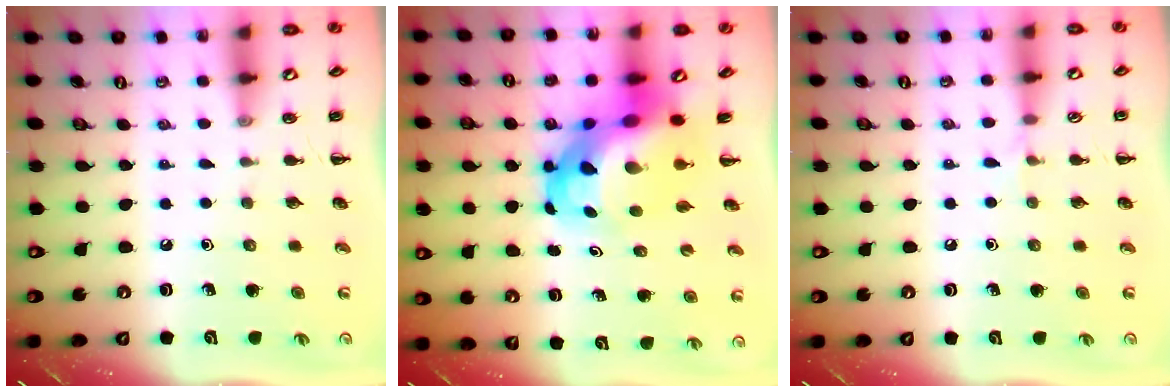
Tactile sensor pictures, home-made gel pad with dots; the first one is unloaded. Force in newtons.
{"total": 10.3, "press": 9.8, "slide": 3.0}
{"total": 4.1, "press": 3.8, "slide": 1.5}